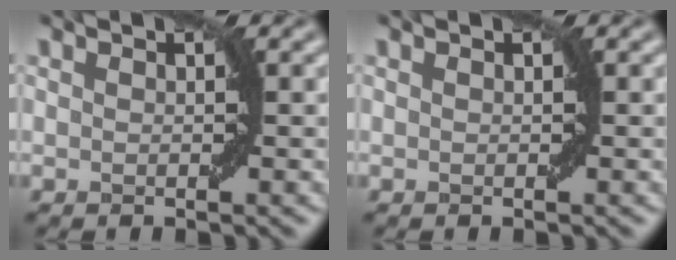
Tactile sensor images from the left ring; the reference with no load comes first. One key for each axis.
{"total": 0.0}